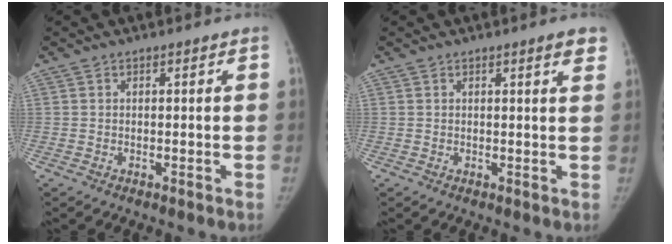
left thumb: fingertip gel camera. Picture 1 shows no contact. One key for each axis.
{"total": 2.9, "fx": 1.8, "fy": 0.4, "fz": 2.2, "tx": -0.020, "ty": -0.006, "tz": 0.021}